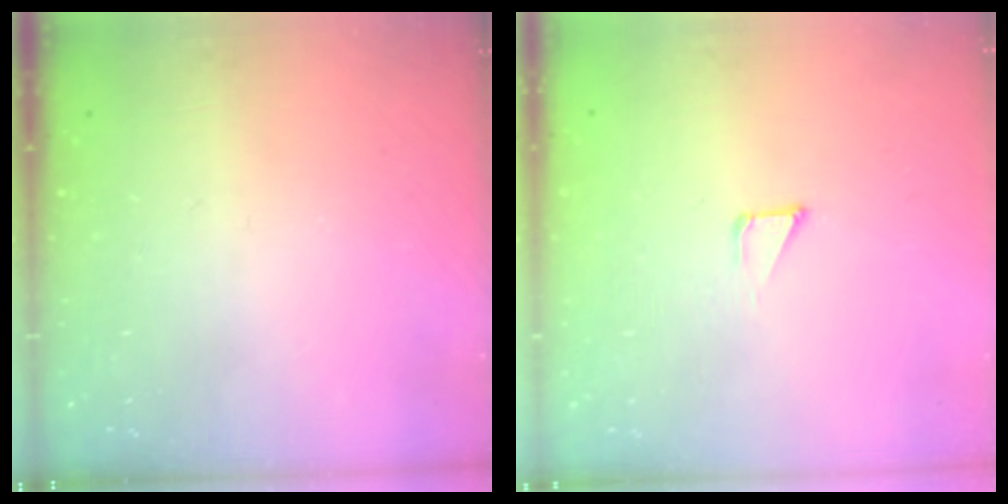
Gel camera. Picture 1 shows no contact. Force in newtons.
{"total": 1.6, "press": 1.6, "slide": 0.1}